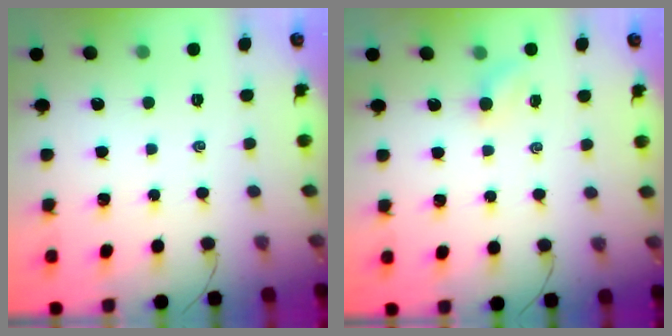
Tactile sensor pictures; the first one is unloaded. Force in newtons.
{"total": 2.6, "press": 2.4, "slide": 0.8}